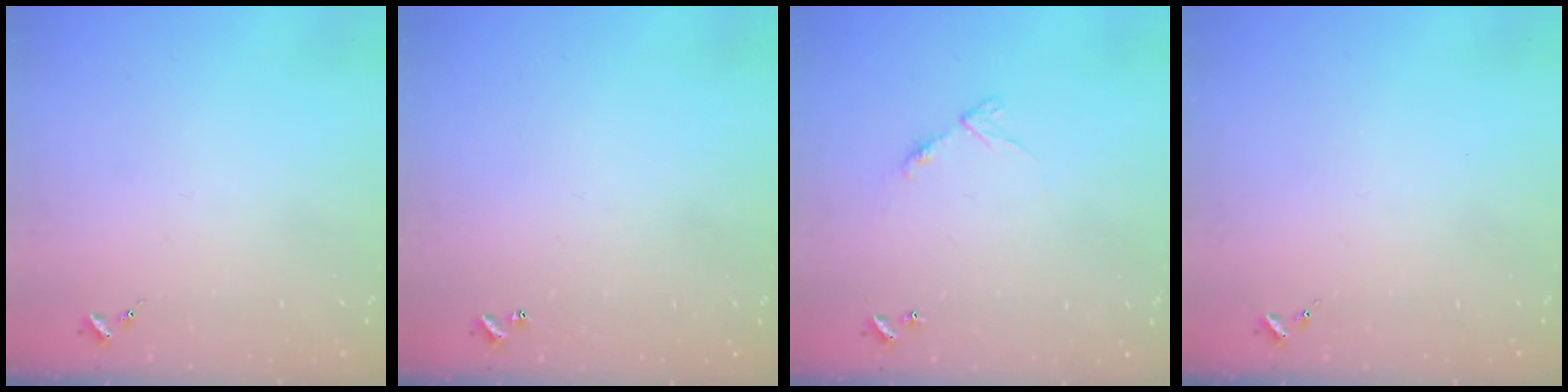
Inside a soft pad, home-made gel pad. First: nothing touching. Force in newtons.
{"total": 0.9, "press": 0.9, "slide": 0.2}
{"total": 6.9, "press": 6.9, "slide": 0.7}
{"total": 0.0}